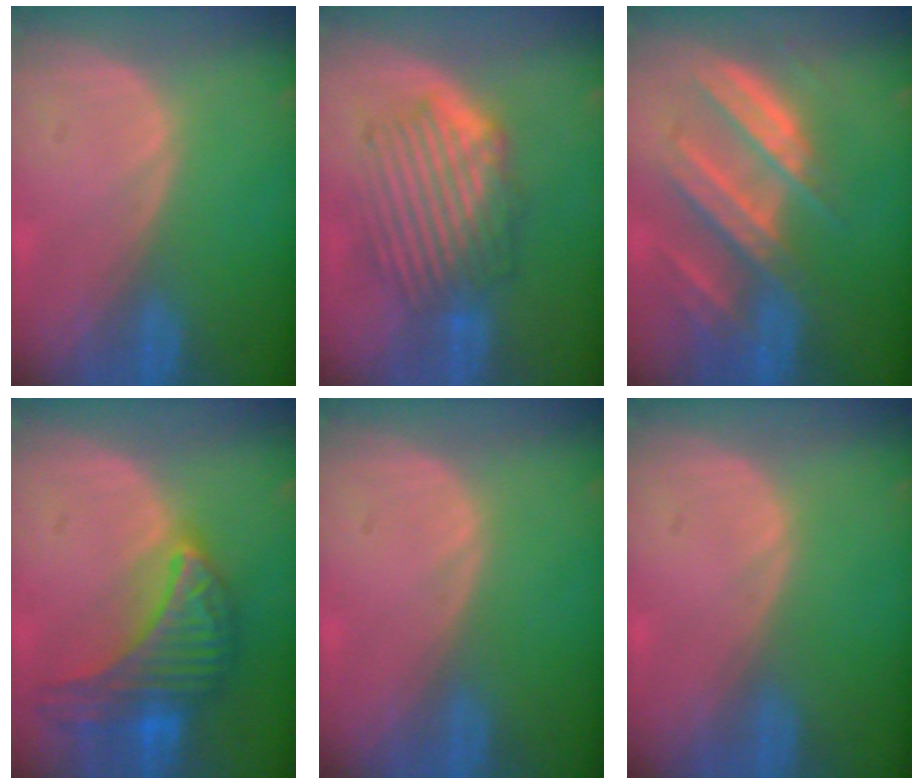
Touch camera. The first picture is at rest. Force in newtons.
{"total": 8.4, "press": 7.8, "slide": 3.1}
{"total": 9.5, "press": 8.4, "slide": 4.3}
{"total": 10.0, "press": 10.0, "slide": 0.5}
{"total": 0.0}
{"total": 0.0}